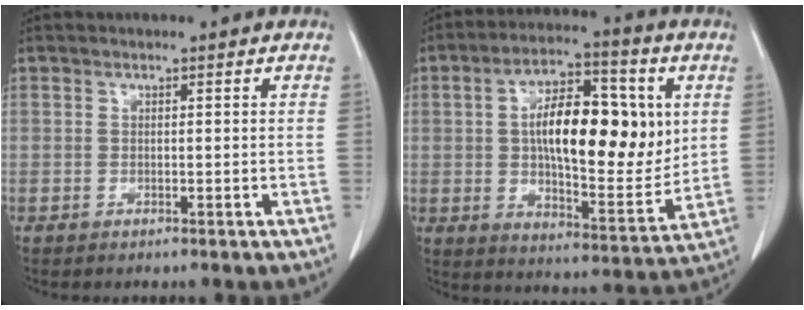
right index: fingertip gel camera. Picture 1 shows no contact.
{"total": 18.7, "force": [3.1, 6.9, 17.1], "torque": [-0.274, 0.015, 0.050]}